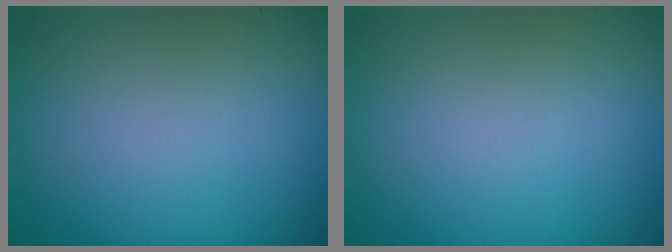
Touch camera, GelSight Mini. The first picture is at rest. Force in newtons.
{"total": 0.0}